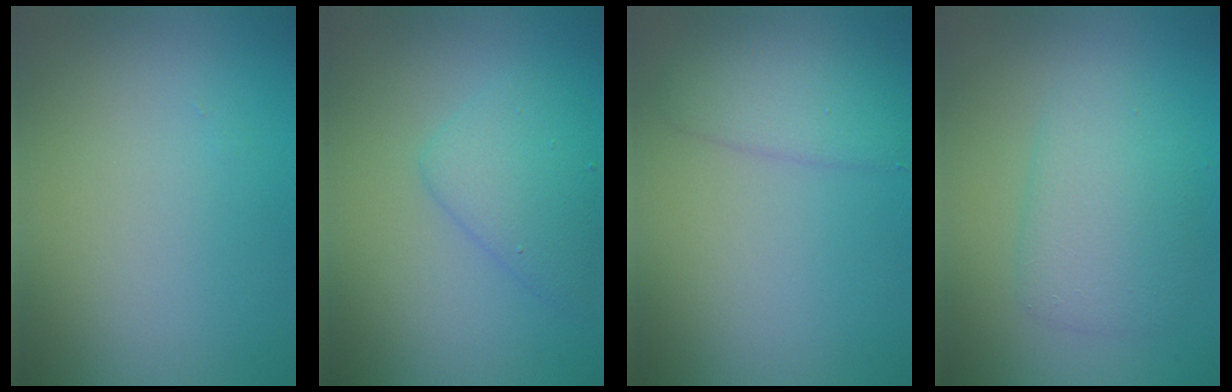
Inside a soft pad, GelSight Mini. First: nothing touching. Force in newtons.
{"total": 3.0, "press": 3.0, "slide": 0.2}
{"total": 2.9, "press": 2.9, "slide": 0.1}
{"total": 3.6, "press": 3.6, "slide": 0.0}